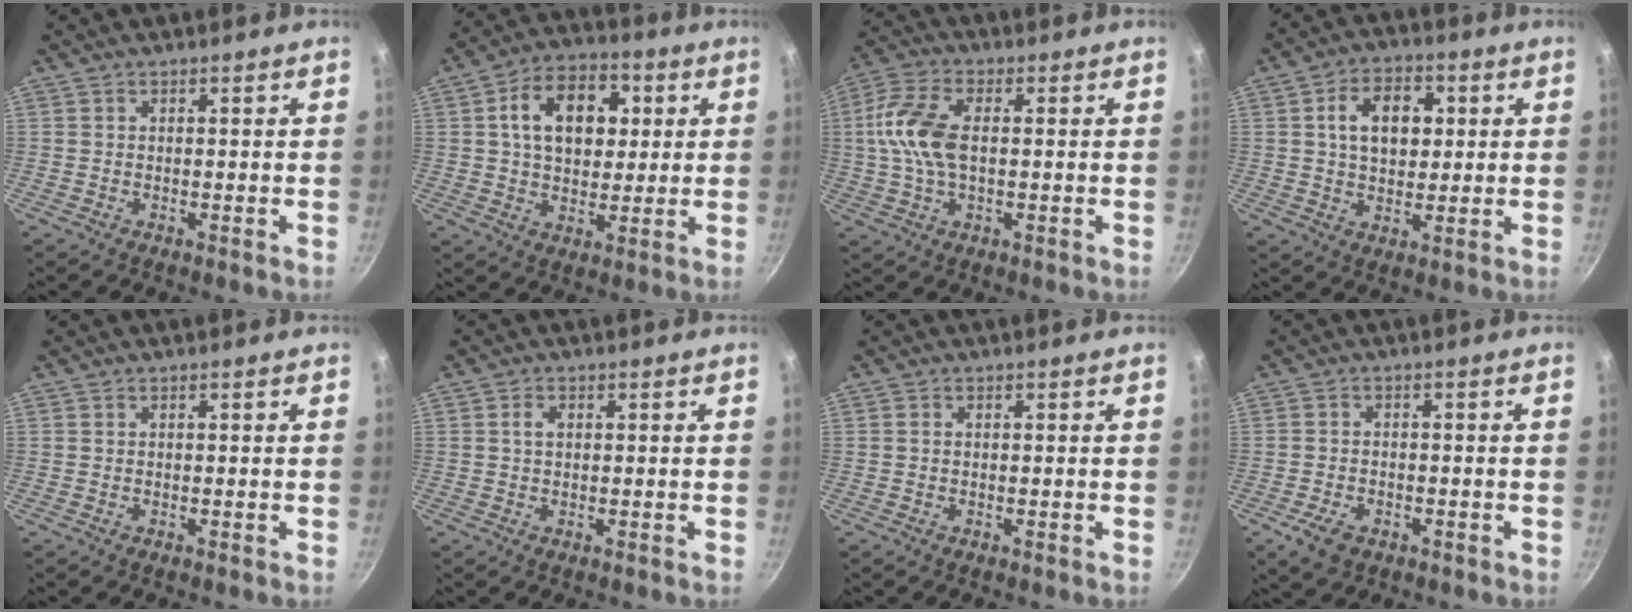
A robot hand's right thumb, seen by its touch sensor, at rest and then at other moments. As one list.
[{"total": 14.9, "force": [3.5, 10.3, 10.2], "torque": [-0.123, 0.011, 0.044]}, {"total": 11.0, "force": [0.7, 6.0, 9.2], "torque": [-0.188, 0.019, 0.003]}, {"total": 10.2, "force": [2.1, 7.0, 7.2], "torque": [-0.091, 0.006, 0.028]}, {"total": 0.0}, {"total": 1.7, "force": [0.4, 1.1, 1.2], "torque": [-0.019, 0.004, 0.006]}, {"total": 0.5, "force": [0.0, 0.4, 0.4], "torque": [-0.007, 0.003, 0.000]}, {"total": 5.2, "force": [-2.5, 3.3, 3.2], "torque": [-0.057, 0.011, -0.040]}]